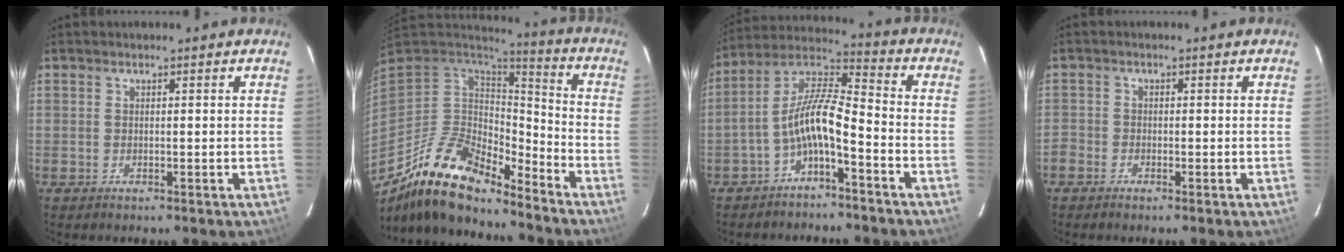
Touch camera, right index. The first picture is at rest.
{"total": 19.7, "force": [-15.1, 6.3, 10.9], "torque": [-0.209, -0.029, -0.277]}
{"total": 10.3, "force": [-4.7, 2.8, 8.7], "torque": [-0.188, 0.016, -0.087]}
{"total": 3.8, "force": [-2.5, 2.6, 1.2], "torque": [-0.032, -0.003, -0.048]}